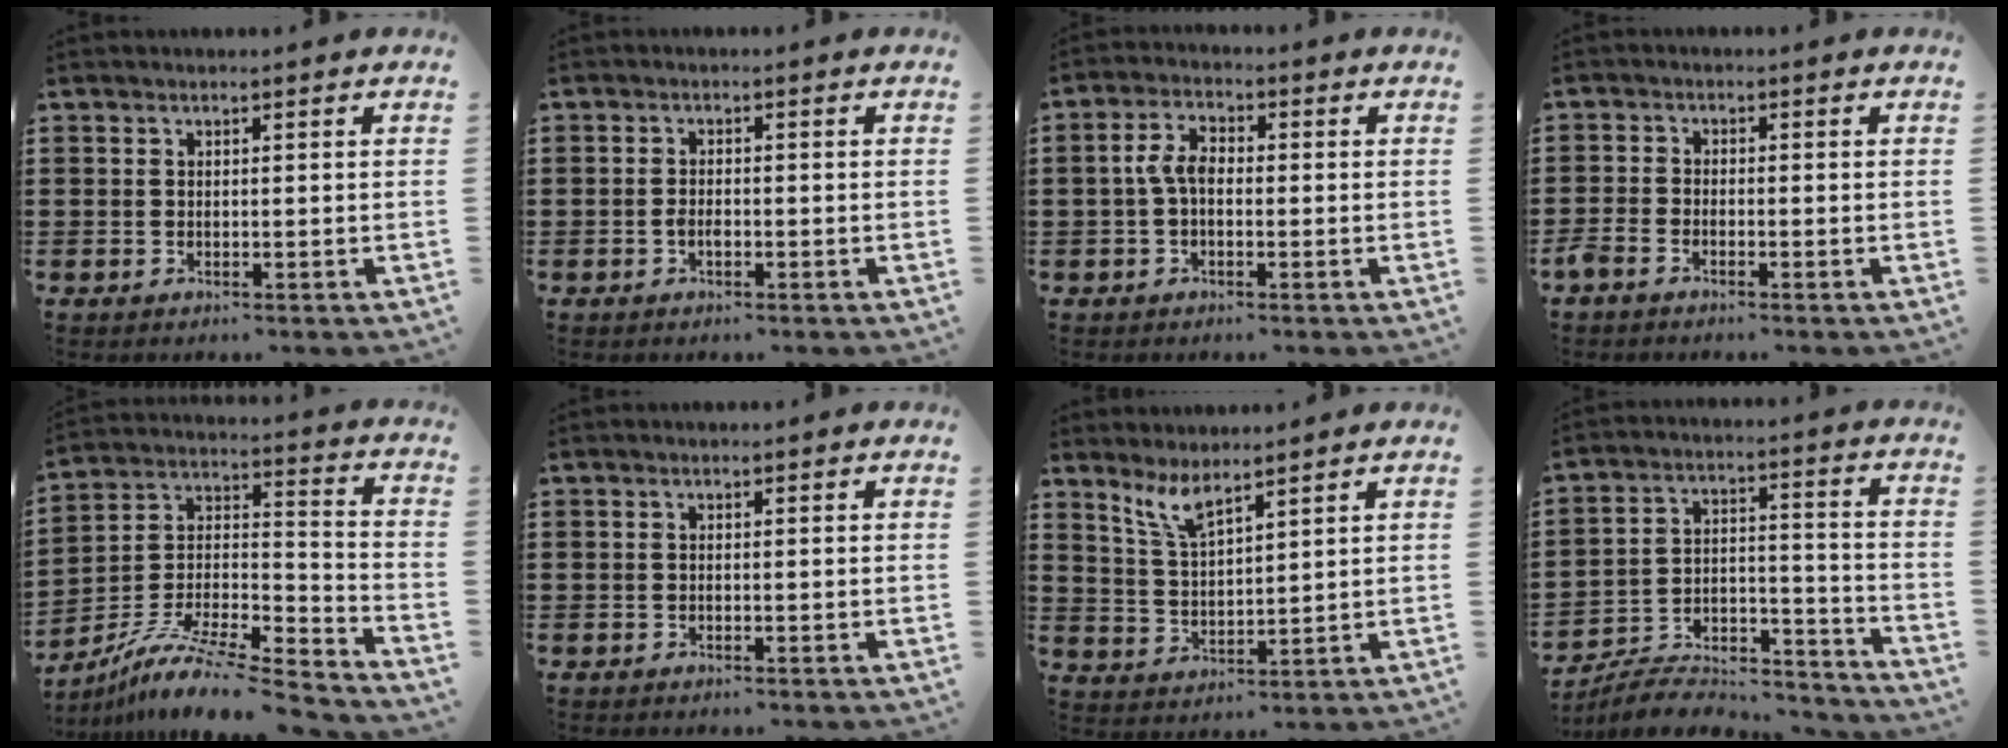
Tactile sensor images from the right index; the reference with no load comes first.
{"total": 1.4, "force": [-0.6, 0.6, 1.1], "torque": [-0.021, -0.003, -0.010]}
{"total": 4.4, "force": [-0.3, 2.3, 3.7], "torque": [-0.093, -0.004, -0.011]}
{"total": 1.6, "force": [-1.5, 0.4, 0.4], "torque": [-0.017, -0.002, -0.032]}
{"total": 9.9, "force": [-8.1, 1.6, 5.4], "torque": [-0.106, 0.005, -0.166]}
{"total": 0.0}
{"total": 4.7, "force": [3.8, 0.8, 2.7], "torque": [-0.064, -0.009, 0.069]}
{"total": 6.4, "force": [-5.9, 2.0, 1.5], "torque": [-0.027, 0.010, -0.116]}